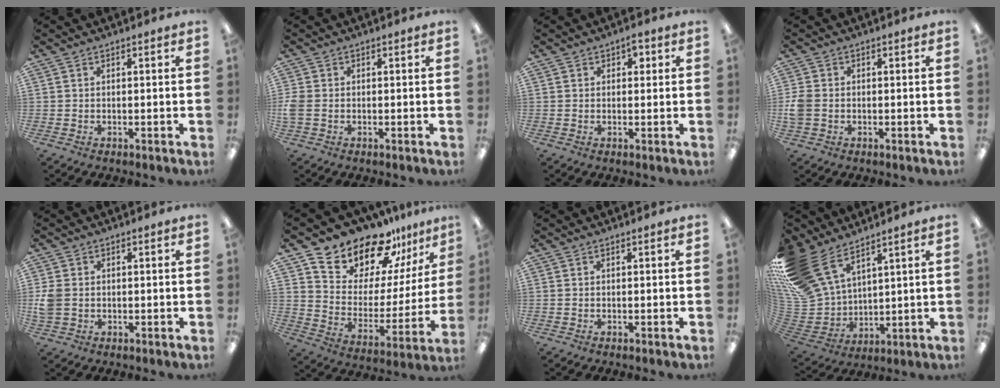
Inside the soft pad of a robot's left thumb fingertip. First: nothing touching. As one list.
[{"total": 3.0, "force": [-0.5, 2.3, 1.9], "torque": [-0.045, 0.001, -0.012]}, {"total": 2.5, "force": [1.1, 1.8, 1.3], "torque": [-0.013, 0.000, 0.014]}, {"total": 4.4, "force": [-0.6, 3.5, 2.6], "torque": [-0.056, 0.005, -0.011]}, {"total": 4.7, "force": [-0.2, 3.9, 2.7], "torque": [-0.053, 0.002, -0.004]}, {"total": 16.4, "force": [14.9, 6.1, 3.2], "torque": [-0.076, -0.141, 0.265]}, {"total": 0.0}, {"total": 19.9, "force": [12.5, 11.7, 10.2], "torque": [-0.237, -0.065, 0.241]}]